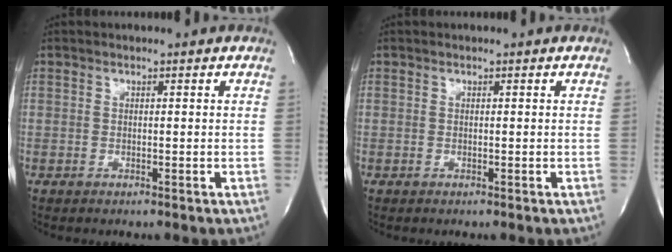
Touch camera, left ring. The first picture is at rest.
{"total": 0.0}